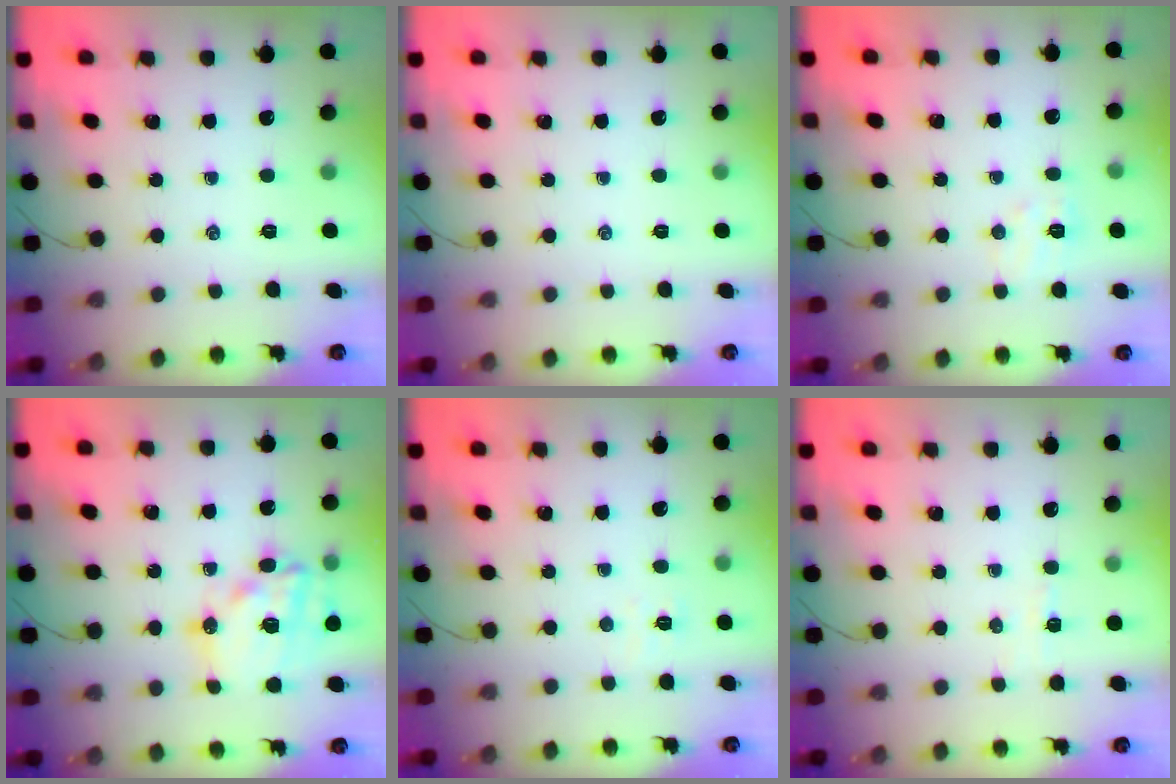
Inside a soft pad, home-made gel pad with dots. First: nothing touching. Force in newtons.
{"total": 0.0}
{"total": 6.7, "press": 6.6, "slide": 1.4}
{"total": 17.6, "press": 17.2, "slide": 3.7}
{"total": 2.4, "press": 2.3, "slide": 0.8}
{"total": 2.8, "press": 2.7, "slide": 0.7}